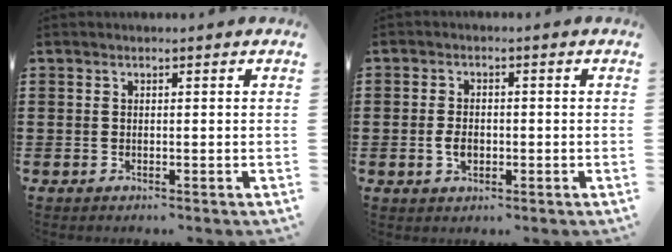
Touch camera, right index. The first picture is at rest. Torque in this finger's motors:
{"motor_torque": [0.77, -0.63, 0.41, 0.10]}